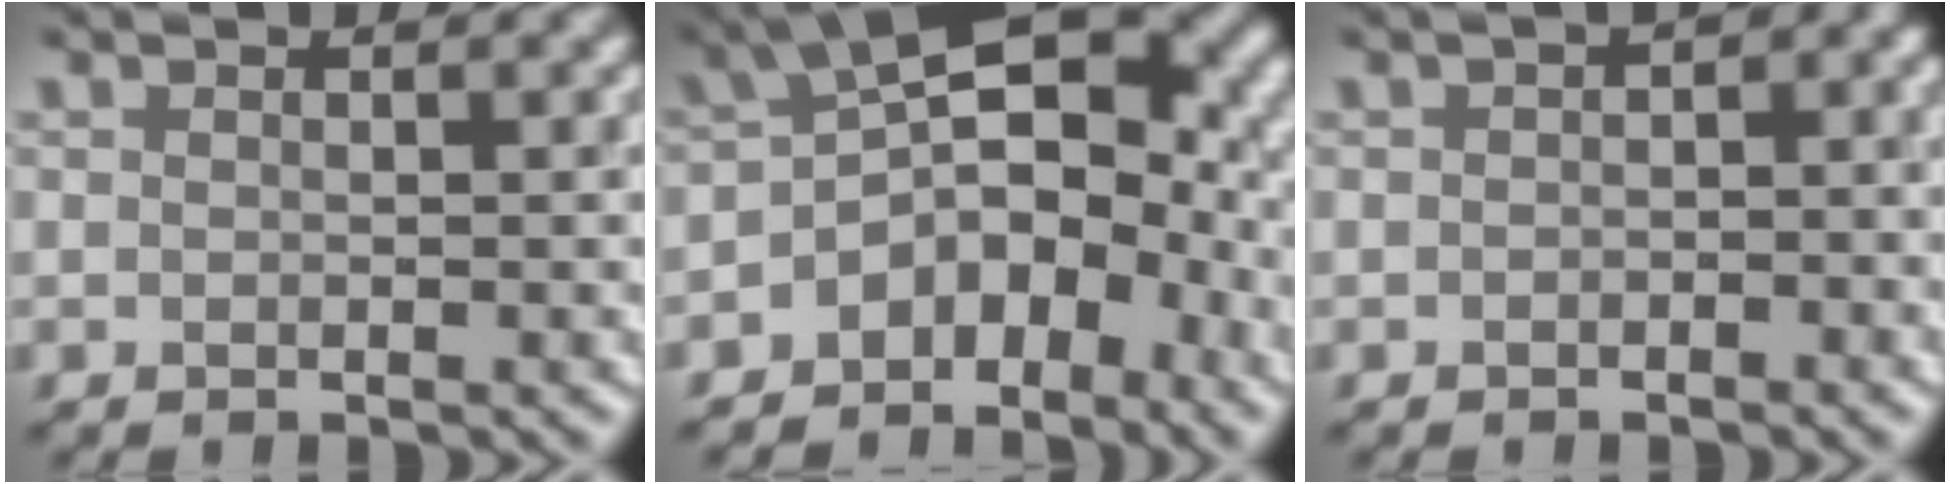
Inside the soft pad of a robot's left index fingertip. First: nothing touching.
{"total": 9.4, "force": [-2.7, 5.9, 6.8], "torque": [-0.085, 0.010, -0.058]}
{"total": 3.0, "force": [-0.2, 1.8, 2.4], "torque": [-0.020, 0.005, -0.007]}